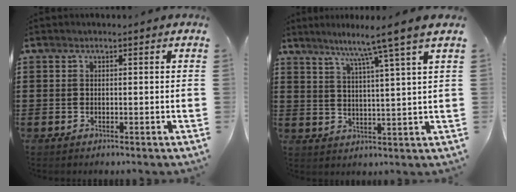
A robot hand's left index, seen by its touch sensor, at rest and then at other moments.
{"total": 6.6, "force": [5.0, -1.7, 4.0], "torque": [-0.089, -0.027, 0.075]}